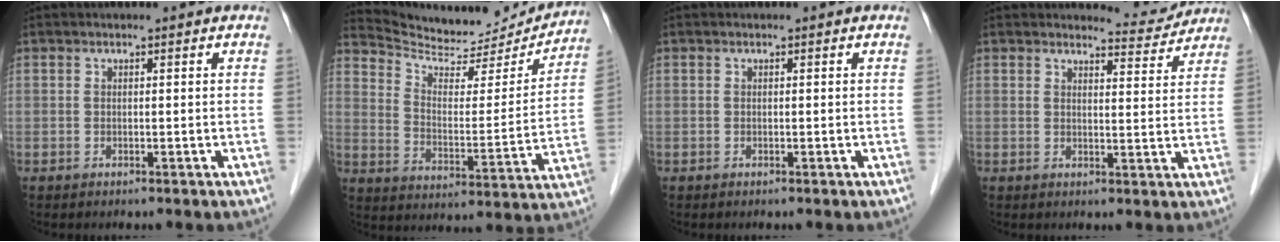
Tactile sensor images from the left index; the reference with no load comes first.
{"total": 17.5, "force": [17.1, 3.3, 2.2], "torque": [-0.033, -0.033, 0.244]}
{"total": 0.0}
{"total": 4.2, "force": [4.2, 0.3, -0.6], "torque": [0.002, -0.020, 0.050]}